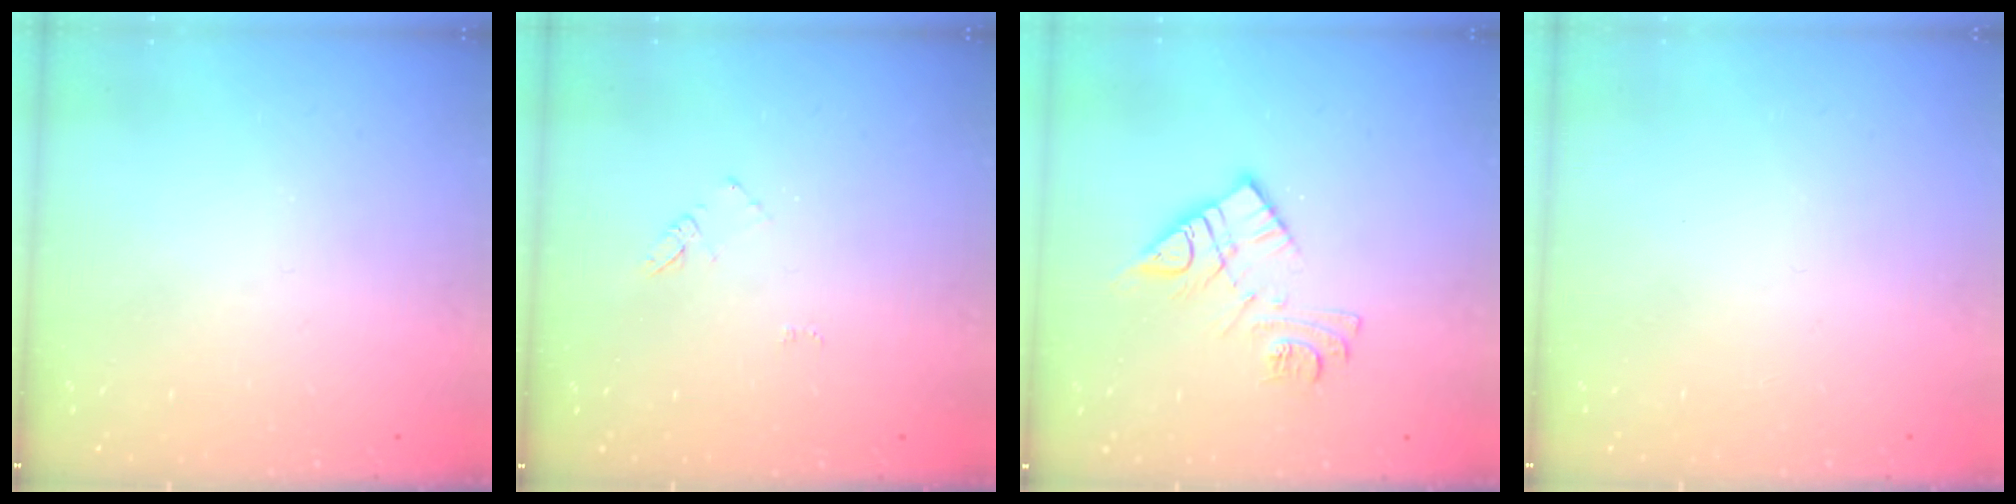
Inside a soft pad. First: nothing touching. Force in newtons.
{"total": 4.3, "press": 4.3, "slide": 0.5}
{"total": 11.7, "press": 11.7, "slide": 0.9}
{"total": 1.6, "press": 1.6, "slide": 0.1}